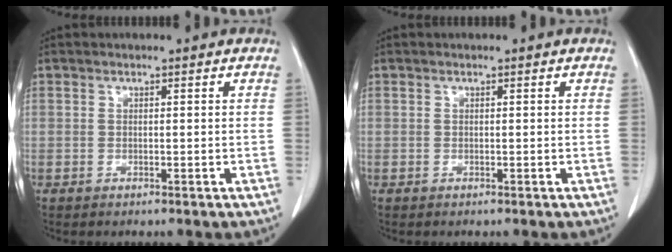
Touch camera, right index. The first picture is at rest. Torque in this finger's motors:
{"motor_torque": [0.00, 0.00, 0.00, 0.00]}